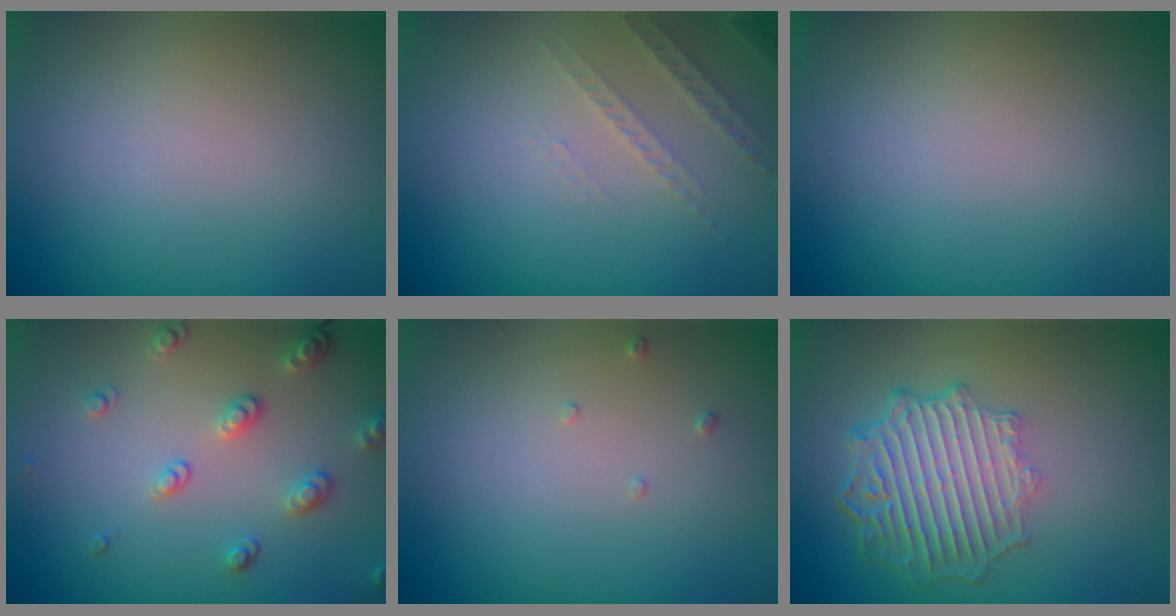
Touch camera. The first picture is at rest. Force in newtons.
{"total": 1.9, "press": 1.8, "slide": 0.6}
{"total": 0.0}
{"total": 2.6, "press": 2.6, "slide": 0.6}
{"total": 0.7, "press": 0.7, "slide": 0.2}
{"total": 6.3, "press": 4.8, "slide": 4.1}